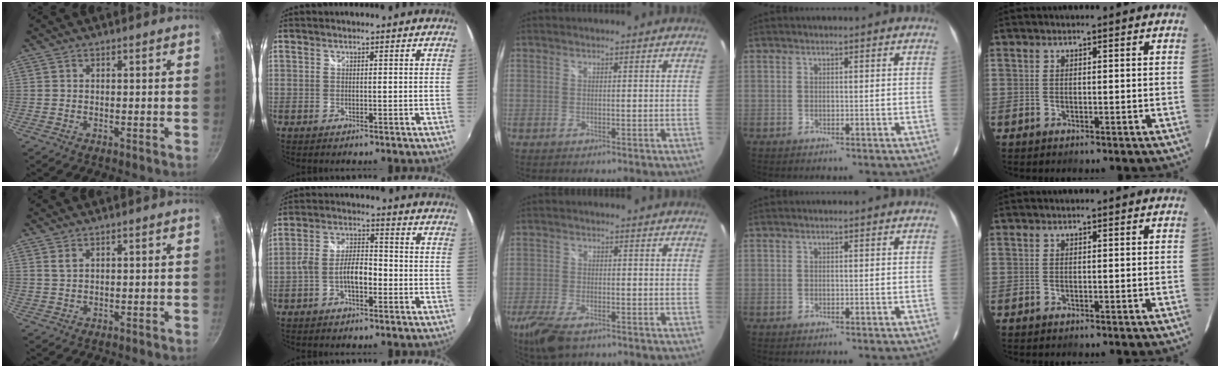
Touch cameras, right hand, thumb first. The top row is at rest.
{"thumb": {"total": 1.6, "force": [0.9, 0.7, 1.1], "torque": [-0.021, -0.001, 0.021]}, "index": {"total": 6.4, "force": [-2.5, 2.8, 5.1], "torque": [-0.106, 0.015, -0.044]}, "middle": {"total": 7.7, "force": [-5.4, 3.0, 4.6], "torque": [-0.122, -0.025, -0.101]}}